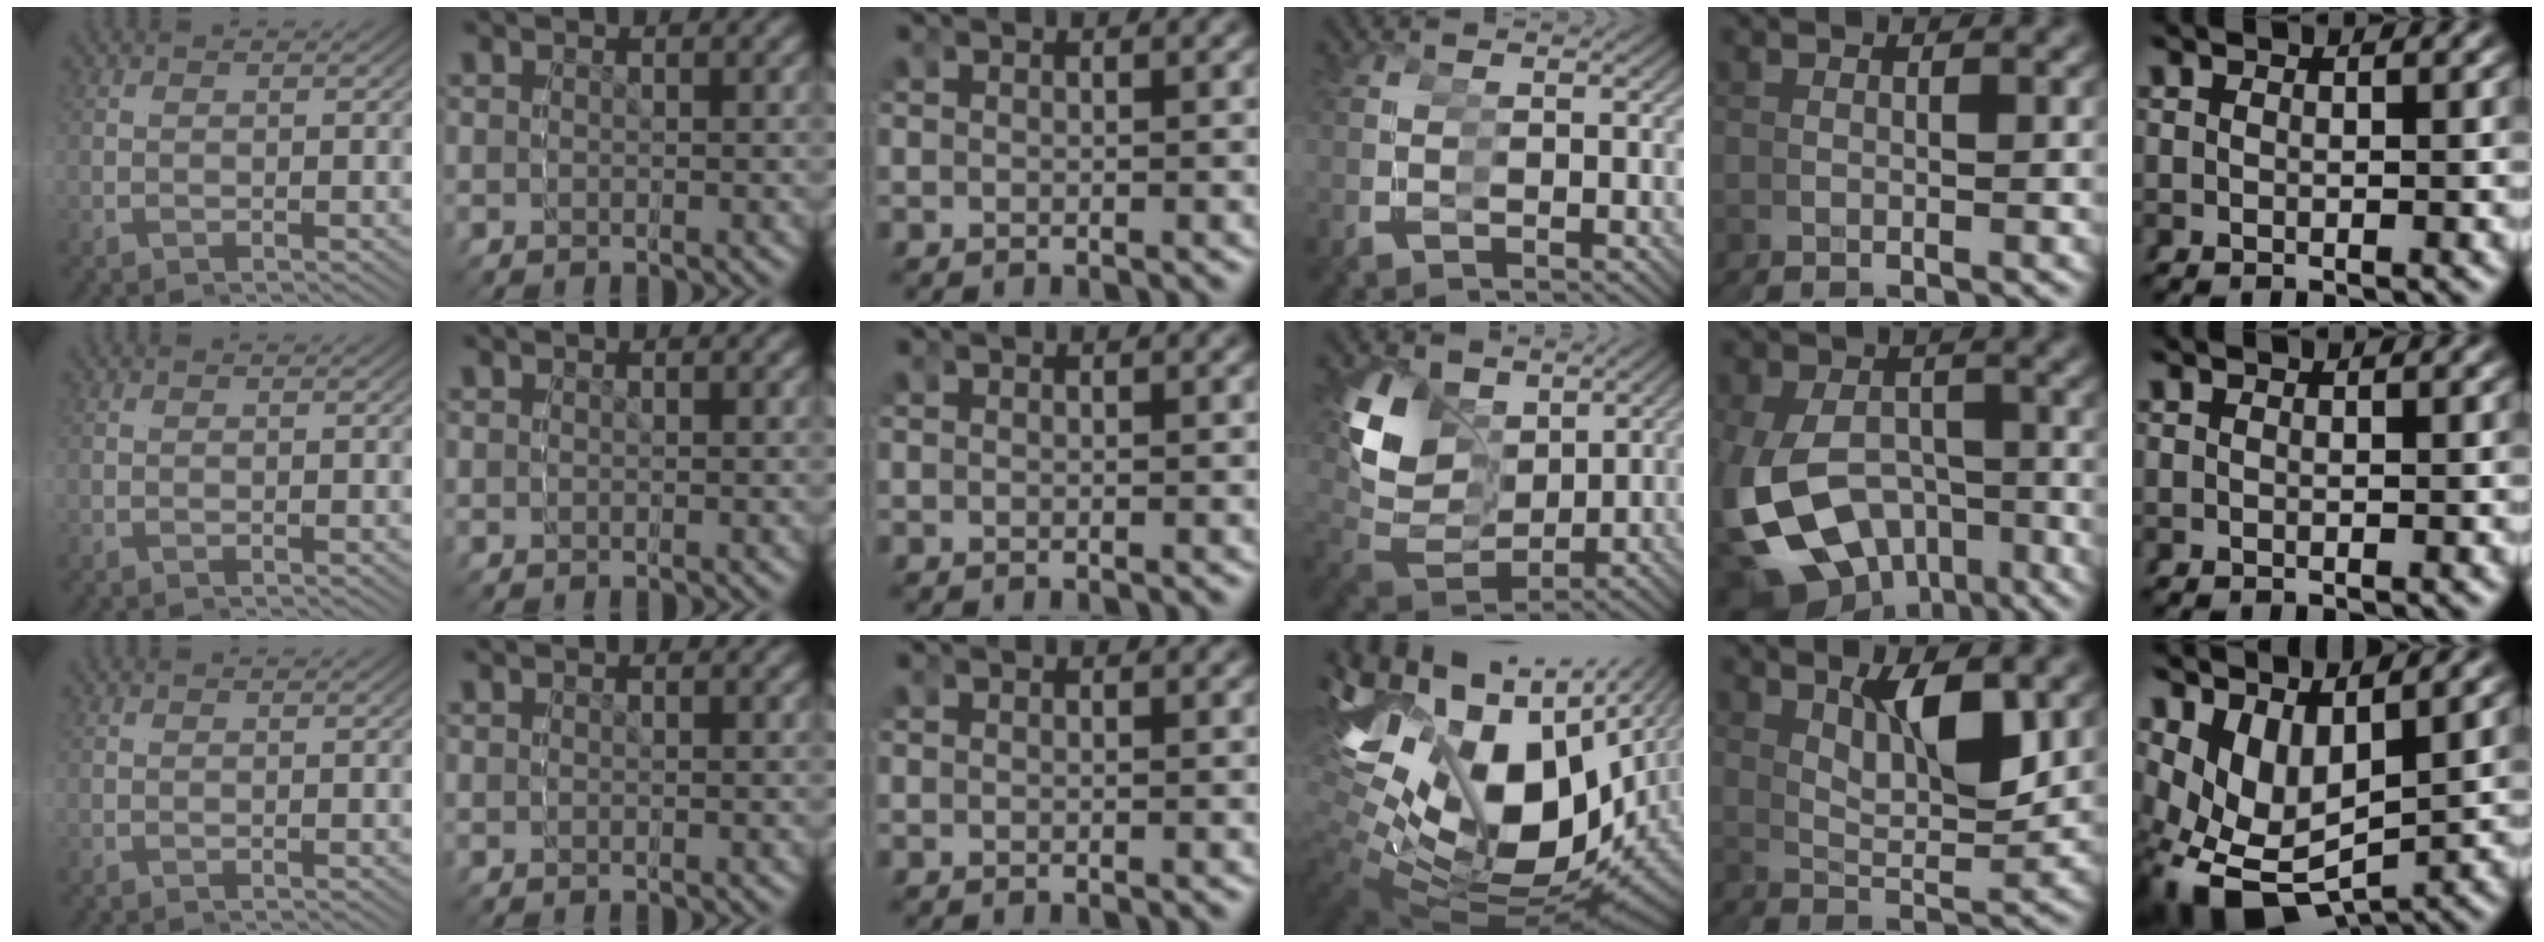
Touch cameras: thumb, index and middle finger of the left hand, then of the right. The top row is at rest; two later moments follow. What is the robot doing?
{"motion": "grasp_and_lifting", "object": "glasses"}